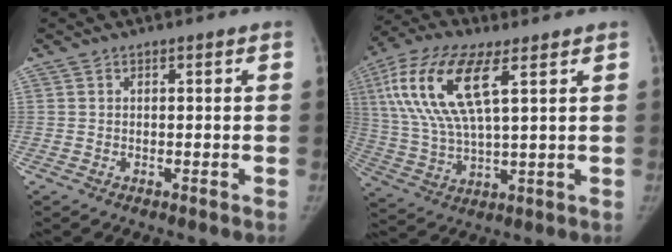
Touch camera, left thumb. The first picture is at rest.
{"total": 16.7, "force": [6.2, 6.0, 14.3], "torque": [-0.311, -0.003, 0.116]}